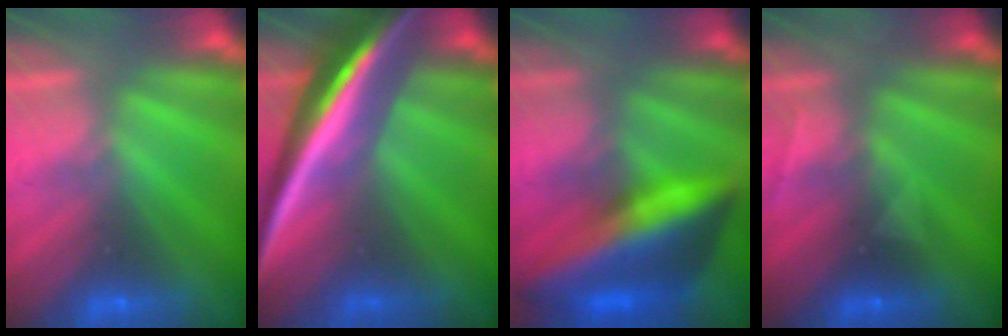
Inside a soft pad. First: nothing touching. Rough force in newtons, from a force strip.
{"total": 7.1}
{"total": 7.1}
{"total": 2.9}